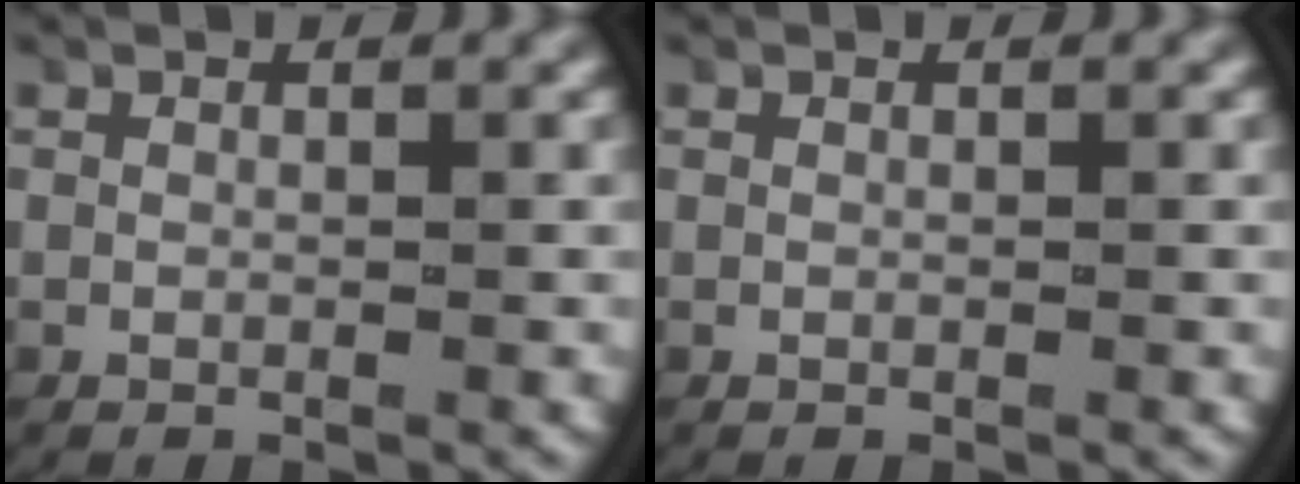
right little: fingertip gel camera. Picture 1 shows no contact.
{"total": 0.0}